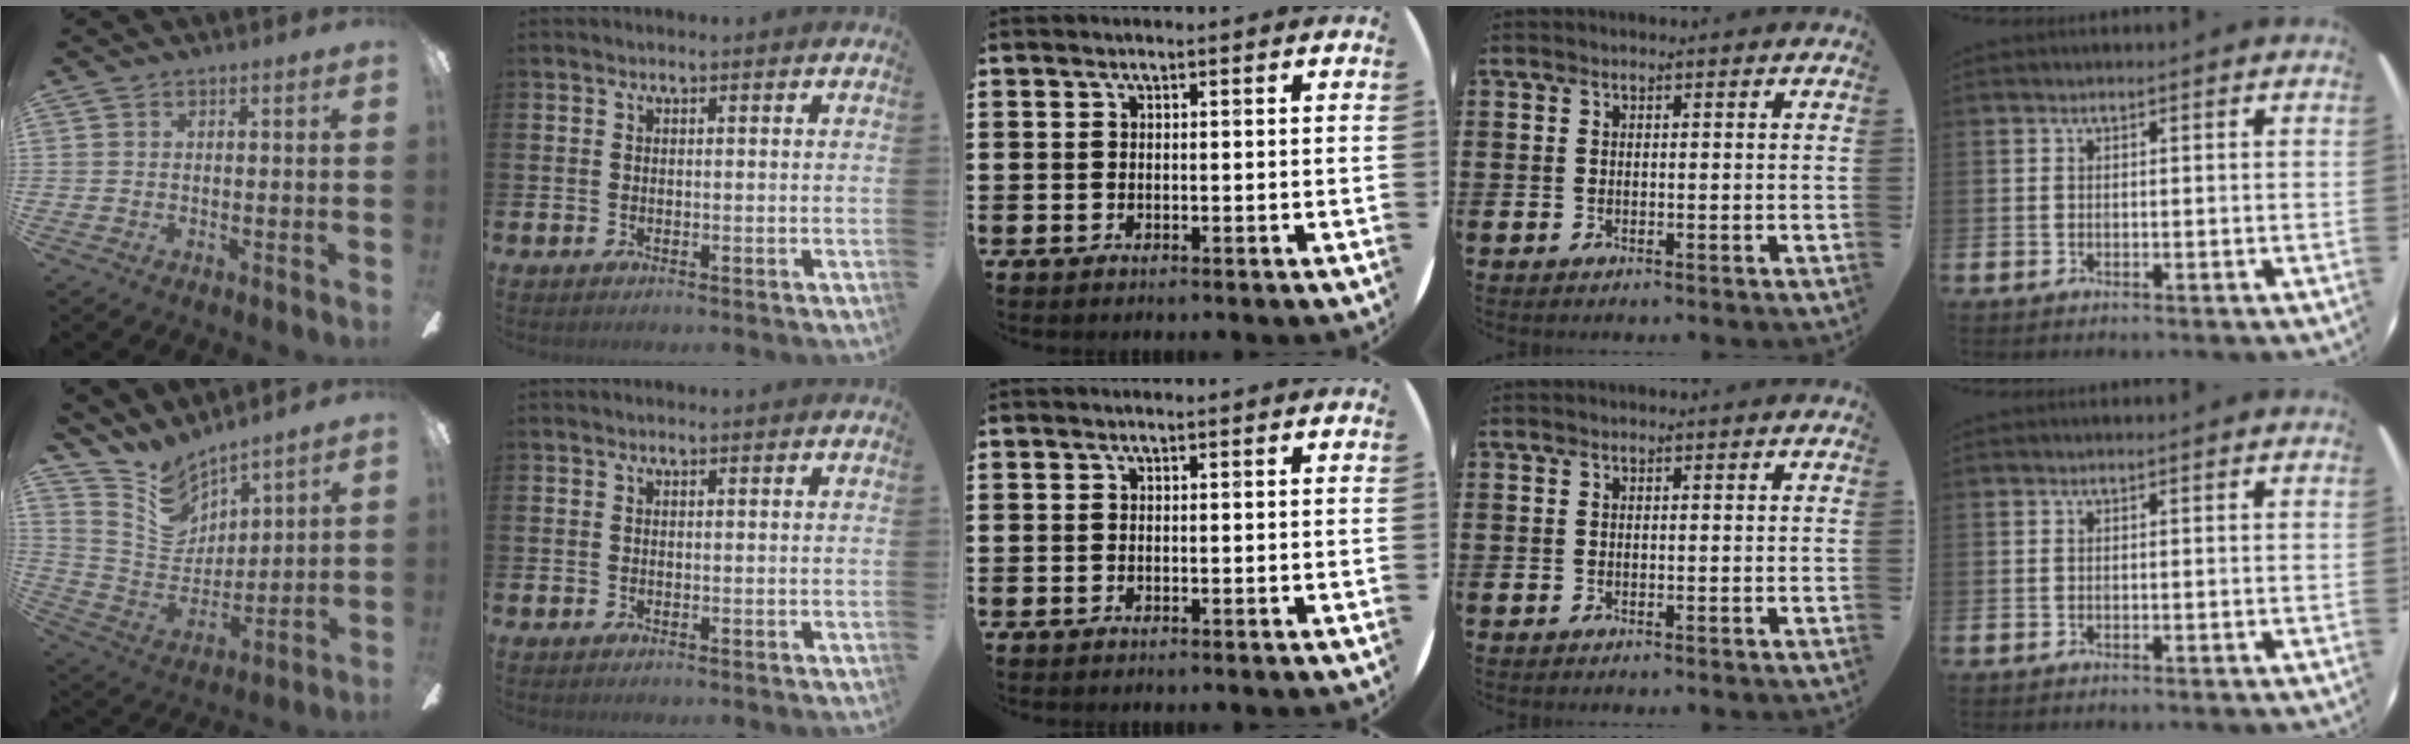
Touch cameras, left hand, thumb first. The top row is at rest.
{"thumb": {"total": 10.8, "force": [9.4, 4.8, 2.0], "torque": [-0.076, -0.077, 0.184]}}